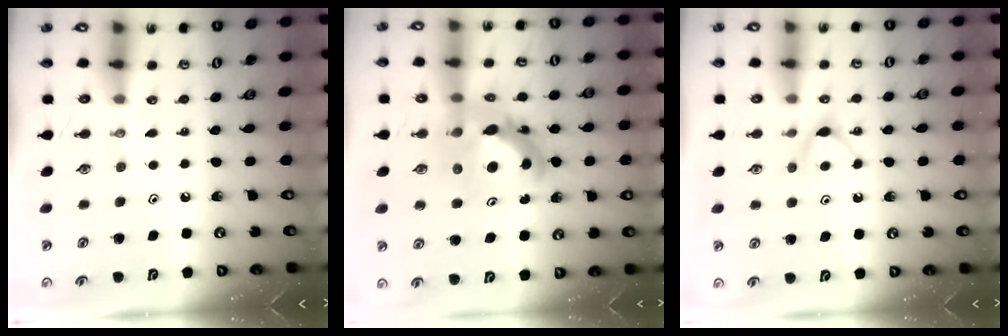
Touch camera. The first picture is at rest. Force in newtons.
{"total": 12.3, "press": 12.2, "slide": 1.1}
{"total": 4.5, "press": 4.5, "slide": 0.5}